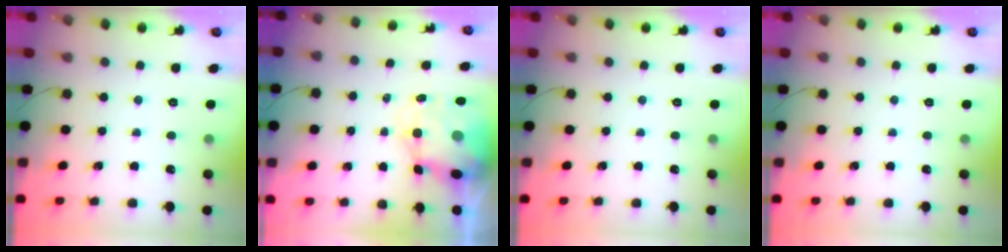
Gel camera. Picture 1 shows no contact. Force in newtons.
{"total": 6.5, "press": 6.2, "slide": 2.1}
{"total": 0.0}
{"total": 0.0}